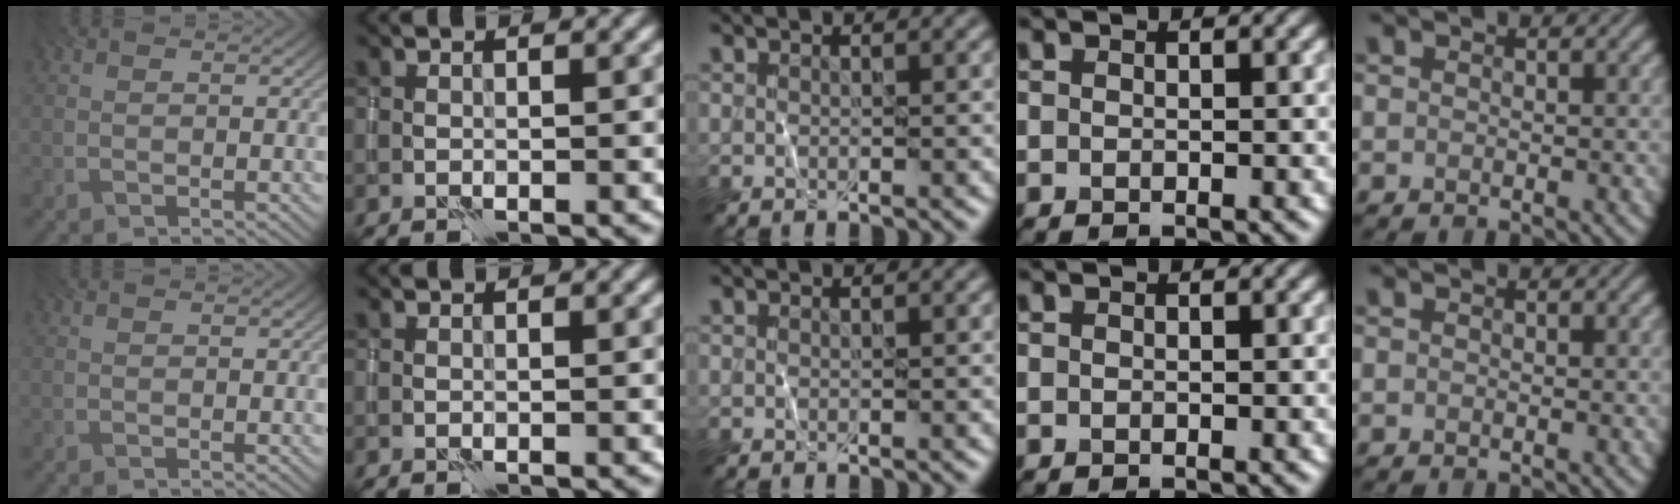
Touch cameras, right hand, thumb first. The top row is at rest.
{}